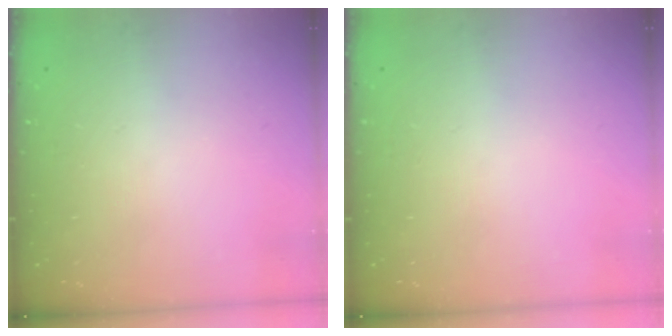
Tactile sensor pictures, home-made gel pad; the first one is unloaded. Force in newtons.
{"total": 0.0}